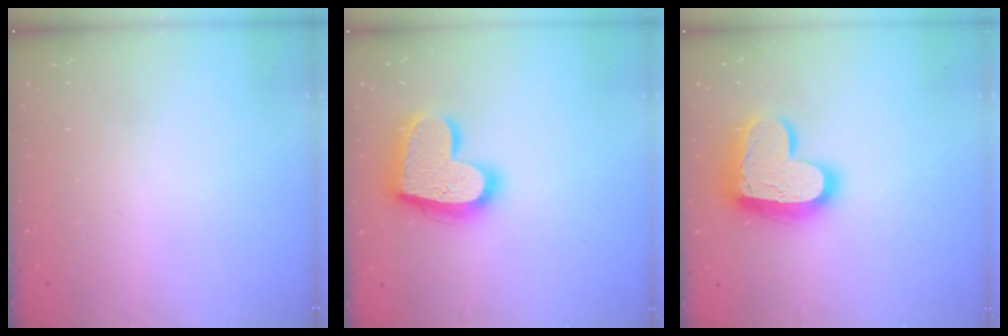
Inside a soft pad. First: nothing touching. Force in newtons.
{"total": 20.1, "press": 20.0, "slide": 1.7}
{"total": 17.7, "press": 17.7, "slide": 1.0}